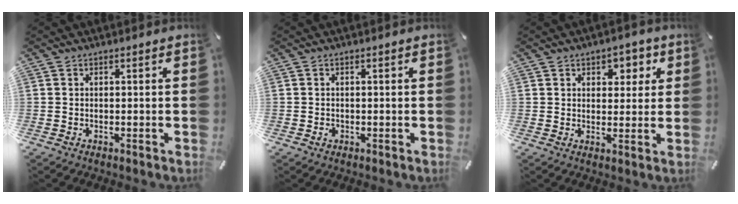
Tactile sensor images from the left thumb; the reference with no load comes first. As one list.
[{"total": 0.8, "force": [-0.2, 0.6, 0.5], "torque": [-0.009, 0.003, -0.005]}, {"total": 4.5, "force": [1.9, 3.6, 1.8], "torque": [0.003, -0.009, 0.021]}]